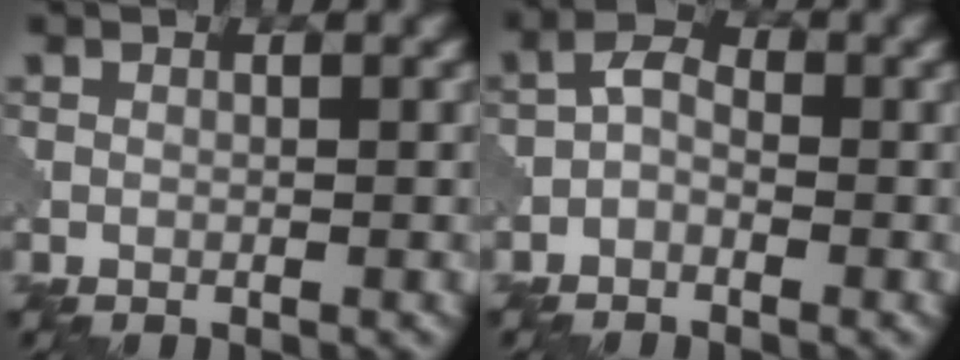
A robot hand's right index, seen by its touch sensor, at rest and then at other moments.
{"total": 2.1, "force": [-1.1, 1.2, 1.2], "torque": [-0.021, 0.011, -0.029]}